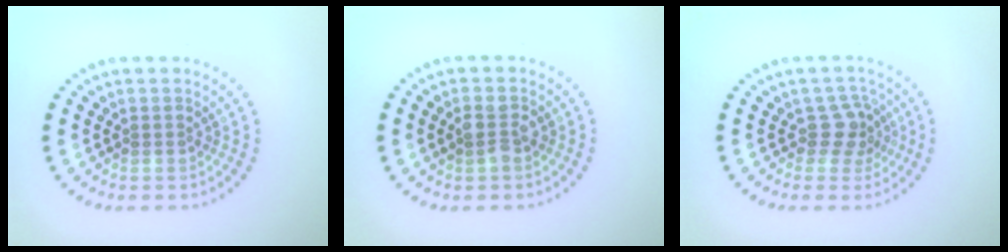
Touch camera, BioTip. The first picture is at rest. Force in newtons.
{"total": 2.0, "press": 1.9, "slide": 0.3}
{"total": 2.5, "press": 2.2, "slide": 1.2}